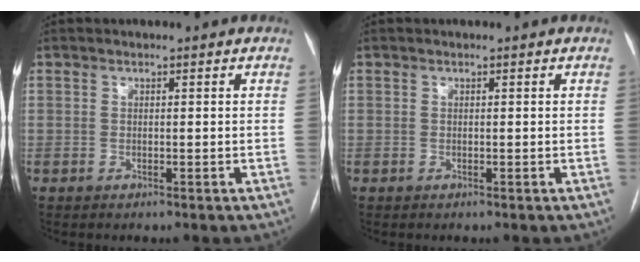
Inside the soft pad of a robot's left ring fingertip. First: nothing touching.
{"total": 0.0}